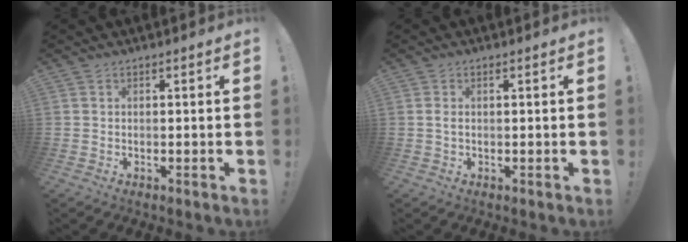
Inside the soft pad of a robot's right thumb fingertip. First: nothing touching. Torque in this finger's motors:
{"motor_torque": [0.22, -0.42, 0.01, 0.23, 0.07]}